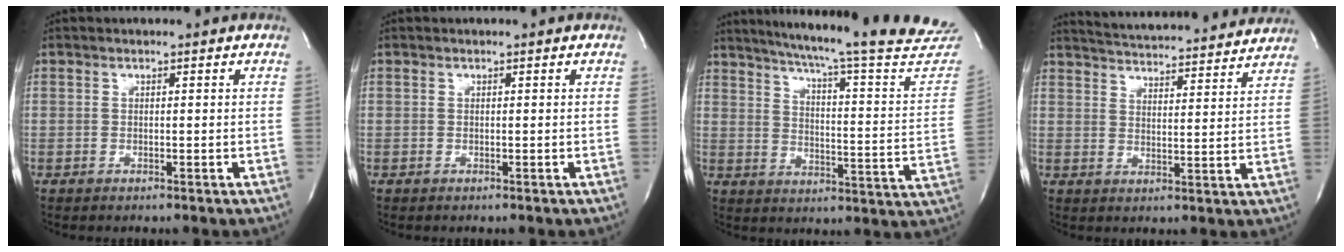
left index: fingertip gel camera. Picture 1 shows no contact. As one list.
[{"total": 0.0}, {"total": 29.0, "force": [26.2, 1.0, 12.5], "torque": [-0.188, -0.102, 0.316]}, {"total": 21.3, "force": [20.2, 1.9, 6.6], "torque": [-0.108, -0.009, 0.262]}]